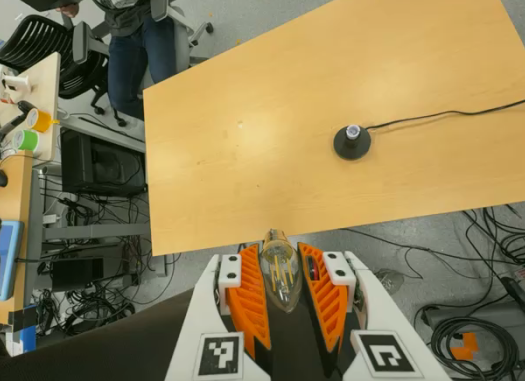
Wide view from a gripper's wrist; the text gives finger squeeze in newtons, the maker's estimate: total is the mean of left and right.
{"total": 13.7, "left": 13.9, "right": 13.5}